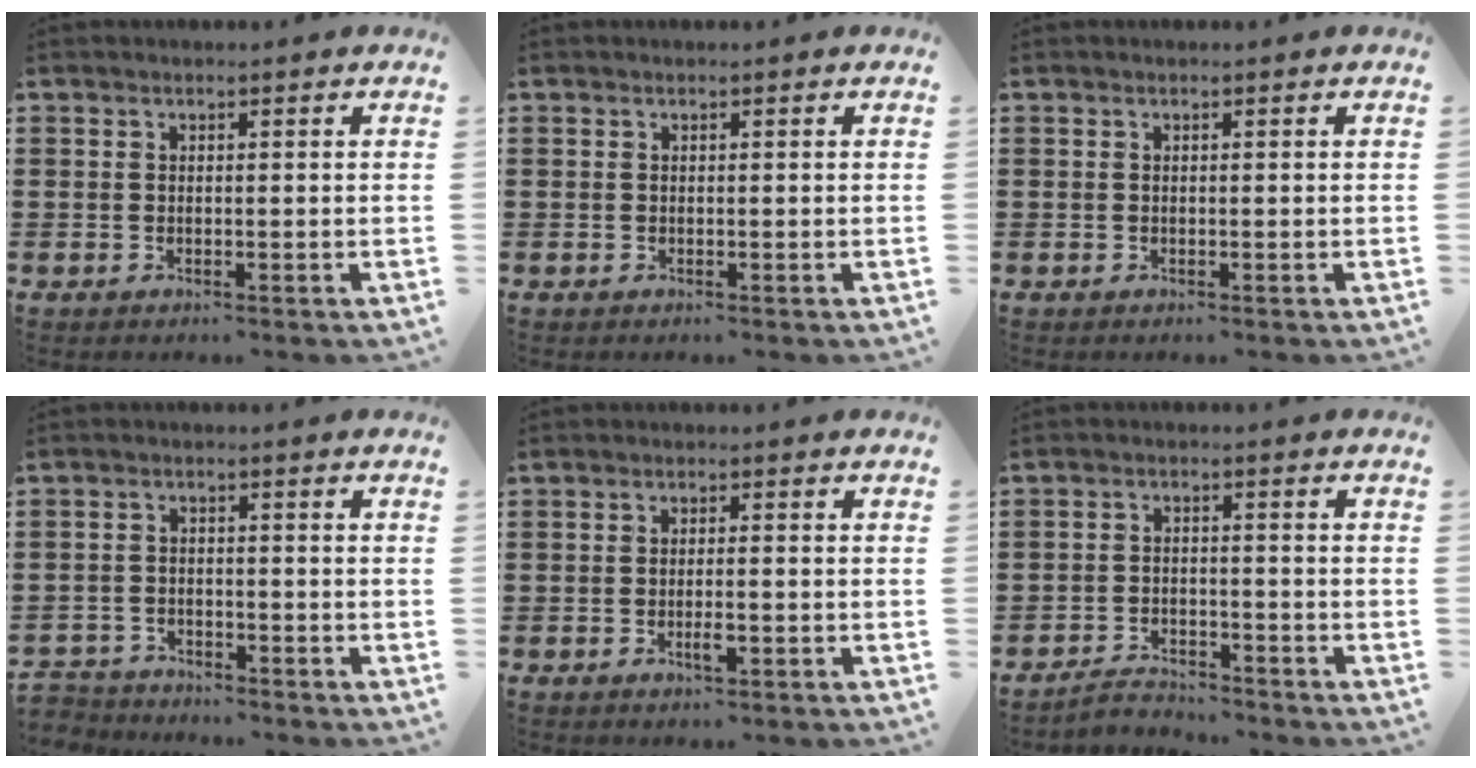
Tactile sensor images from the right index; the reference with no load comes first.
{"total": 0.0}
{"total": 0.0}
{"total": 2.6, "force": [-2.5, 0.5, -0.3], "torque": [-0.004, 0.000, -0.056]}
{"total": 2.6, "force": [-0.9, 0.5, 2.3], "torque": [-0.048, -0.003, -0.018]}
{"total": 2.8, "force": [-2.8, 0.5, 0.2], "torque": [-0.012, 0.004, -0.059]}